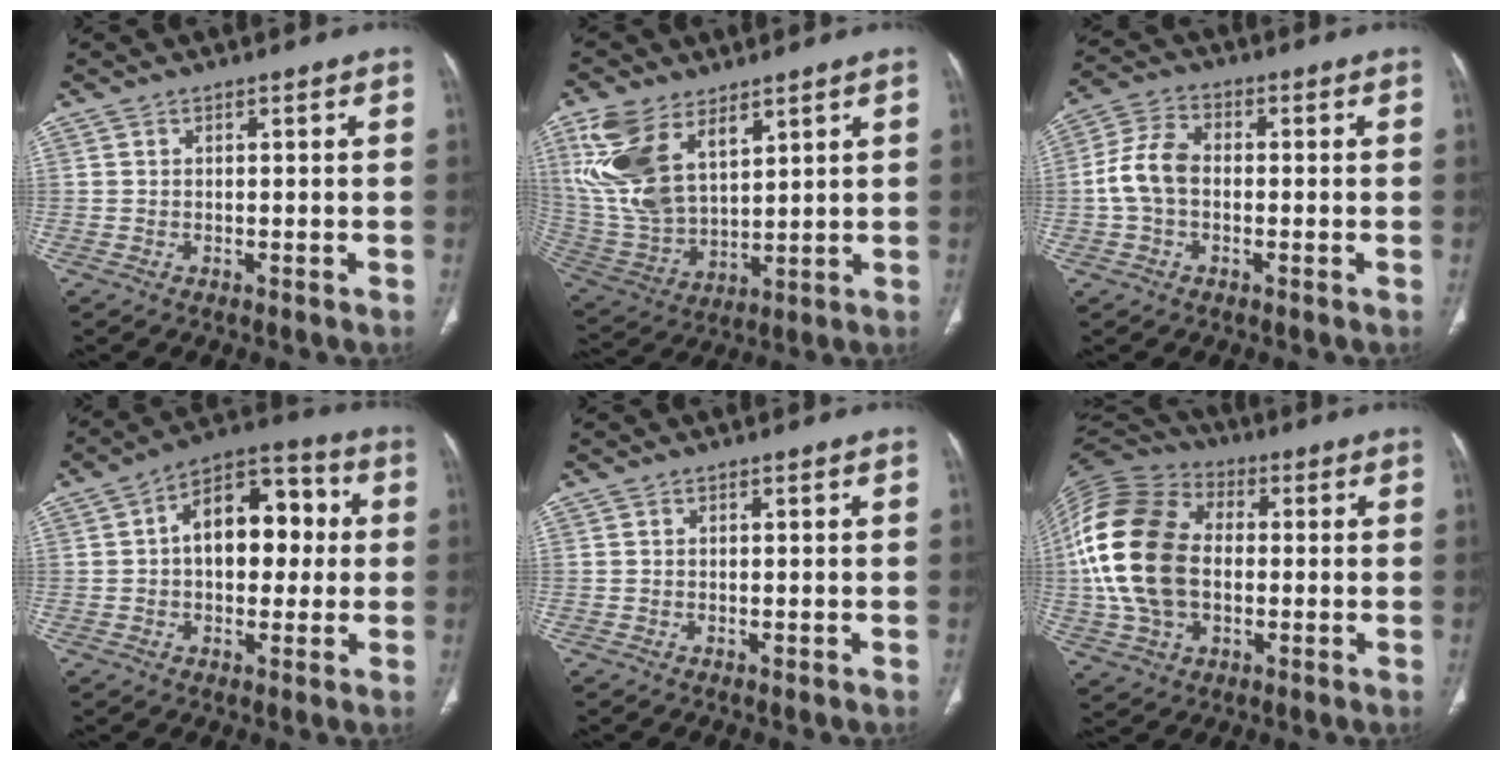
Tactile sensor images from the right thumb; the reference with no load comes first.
{"total": 16.4, "force": [8.3, 8.8, 11.1], "torque": [-0.221, -0.026, 0.179]}
{"total": 7.9, "force": [-0.7, 5.4, 5.7], "torque": [-0.115, 0.024, -0.022]}
{"total": 14.5, "force": [1.5, 8.9, 11.3], "torque": [-0.132, 0.034, 0.013]}
{"total": 0.0}
{"total": 21.4, "force": [0.0, 14.5, 15.8], "torque": [-0.324, 0.019, -0.002]}